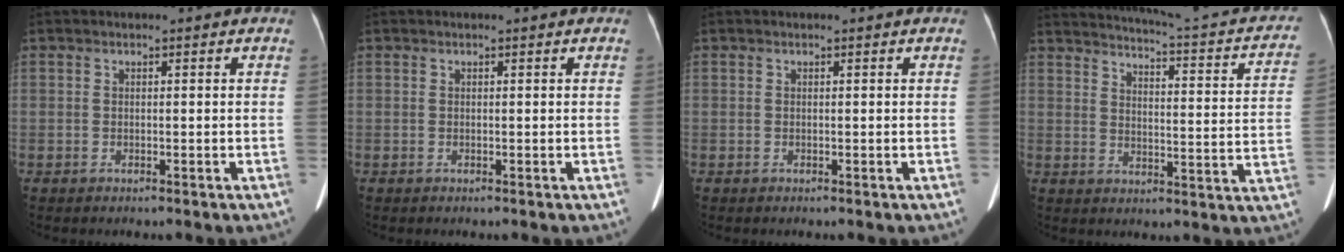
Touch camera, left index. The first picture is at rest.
{"total": 0.0}
{"total": 0.0}
{"total": 19.1, "force": [15.4, 3.4, 10.8], "torque": [-0.148, -0.016, 0.167]}